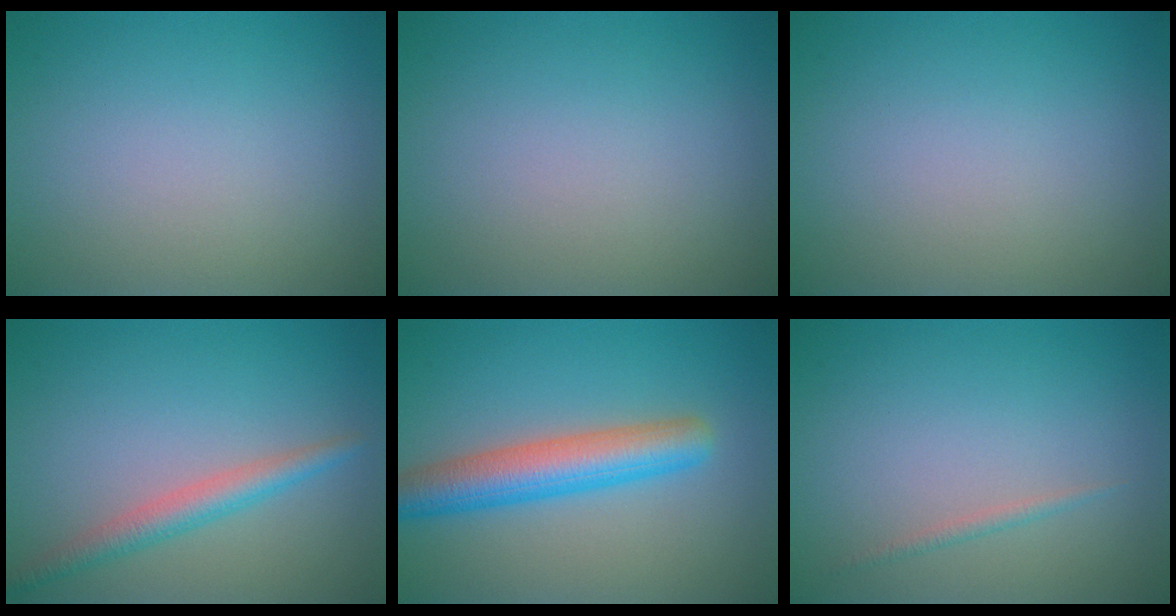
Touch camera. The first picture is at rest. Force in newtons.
{"total": 0.0}
{"total": 0.0}
{"total": 2.7, "press": 2.7, "slide": 0.1}
{"total": 5.6, "press": 5.6, "slide": 0.1}
{"total": 0.7, "press": 0.7, "slide": 0.1}